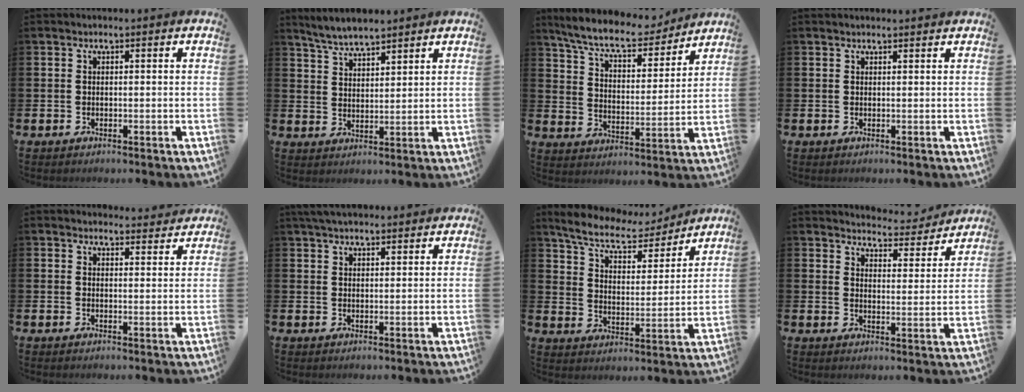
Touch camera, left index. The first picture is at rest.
{"total": 4.9, "force": [4.8, 0.4, 0.8], "torque": [-0.037, -0.015, 0.090]}
{"total": 8.9, "force": [8.1, 1.8, 3.2], "torque": [-0.093, -0.051, 0.141]}
{"total": 0.7, "force": [0.7, 0.0, 0.1], "torque": [0.006, -0.004, 0.012]}
{"total": 2.8, "force": [2.7, 0.5, -0.1], "torque": [0.005, -0.017, 0.048]}
{"total": 3.6, "force": [3.4, 0.8, 1.1], "torque": [-0.026, -0.007, 0.063]}
{"total": 8.2, "force": [7.5, 1.9, 2.7], "torque": [-0.085, -0.050, 0.129]}
{"total": 4.8, "force": [4.8, 0.7, 0.2], "torque": [-0.013, -0.040, 0.080]}